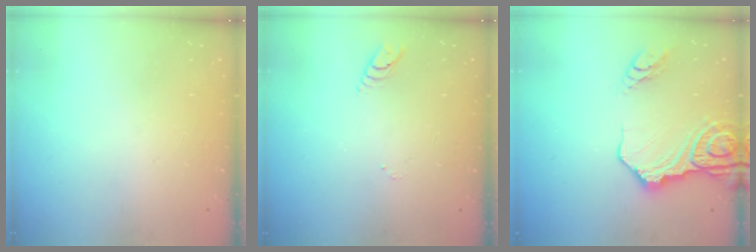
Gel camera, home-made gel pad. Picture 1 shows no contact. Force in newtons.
{"total": 3.0, "press": 3.0, "slide": 0.3}
{"total": 14.5, "press": 14.4, "slide": 2.0}